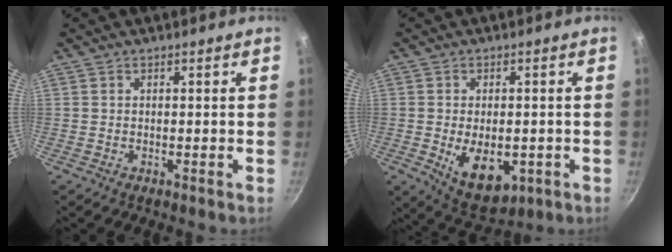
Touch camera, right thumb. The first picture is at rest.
{"total": 10.3, "force": [-2.3, 6.1, 7.9], "torque": [-0.097, -0.007, -0.016]}